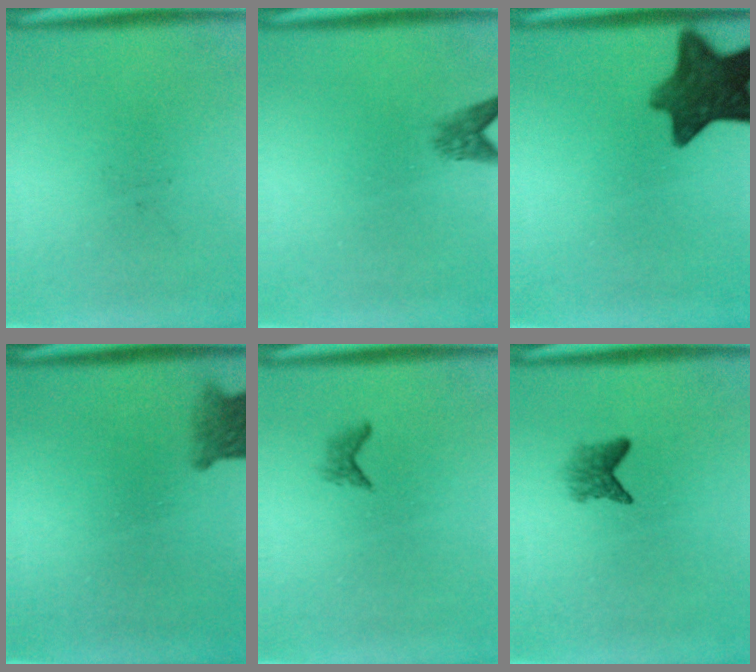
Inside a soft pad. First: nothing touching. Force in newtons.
{"total": 2.0}
{"total": 10.7}
{"total": 3.9}
{"total": 1.0}
{"total": 2.2}